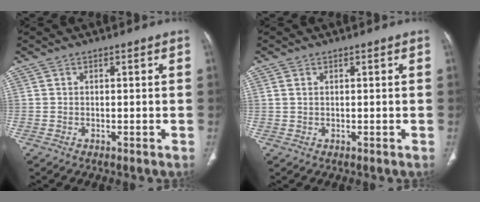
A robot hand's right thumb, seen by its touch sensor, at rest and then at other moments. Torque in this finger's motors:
{"motor_torque": [0.60, 0.00, -0.02, -0.36, -0.02]}